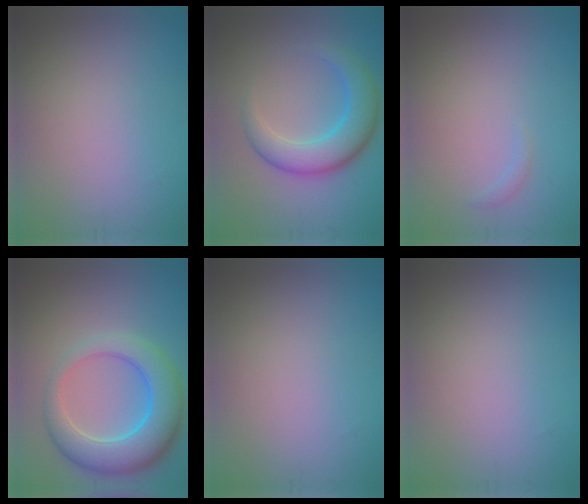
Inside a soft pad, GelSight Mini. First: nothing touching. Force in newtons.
{"total": 5.8, "press": 5.8, "slide": 0.3}
{"total": 0.6, "press": 0.6, "slide": 0.1}
{"total": 7.7, "press": 7.7, "slide": 0.5}
{"total": 0.0}
{"total": 0.0}